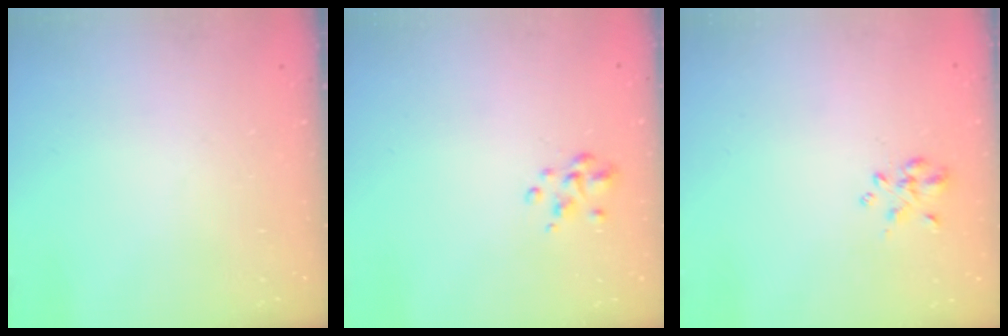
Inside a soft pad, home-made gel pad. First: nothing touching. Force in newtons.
{"total": 2.5, "press": 2.4, "slide": 0.7}
{"total": 2.4, "press": 2.3, "slide": 0.9}